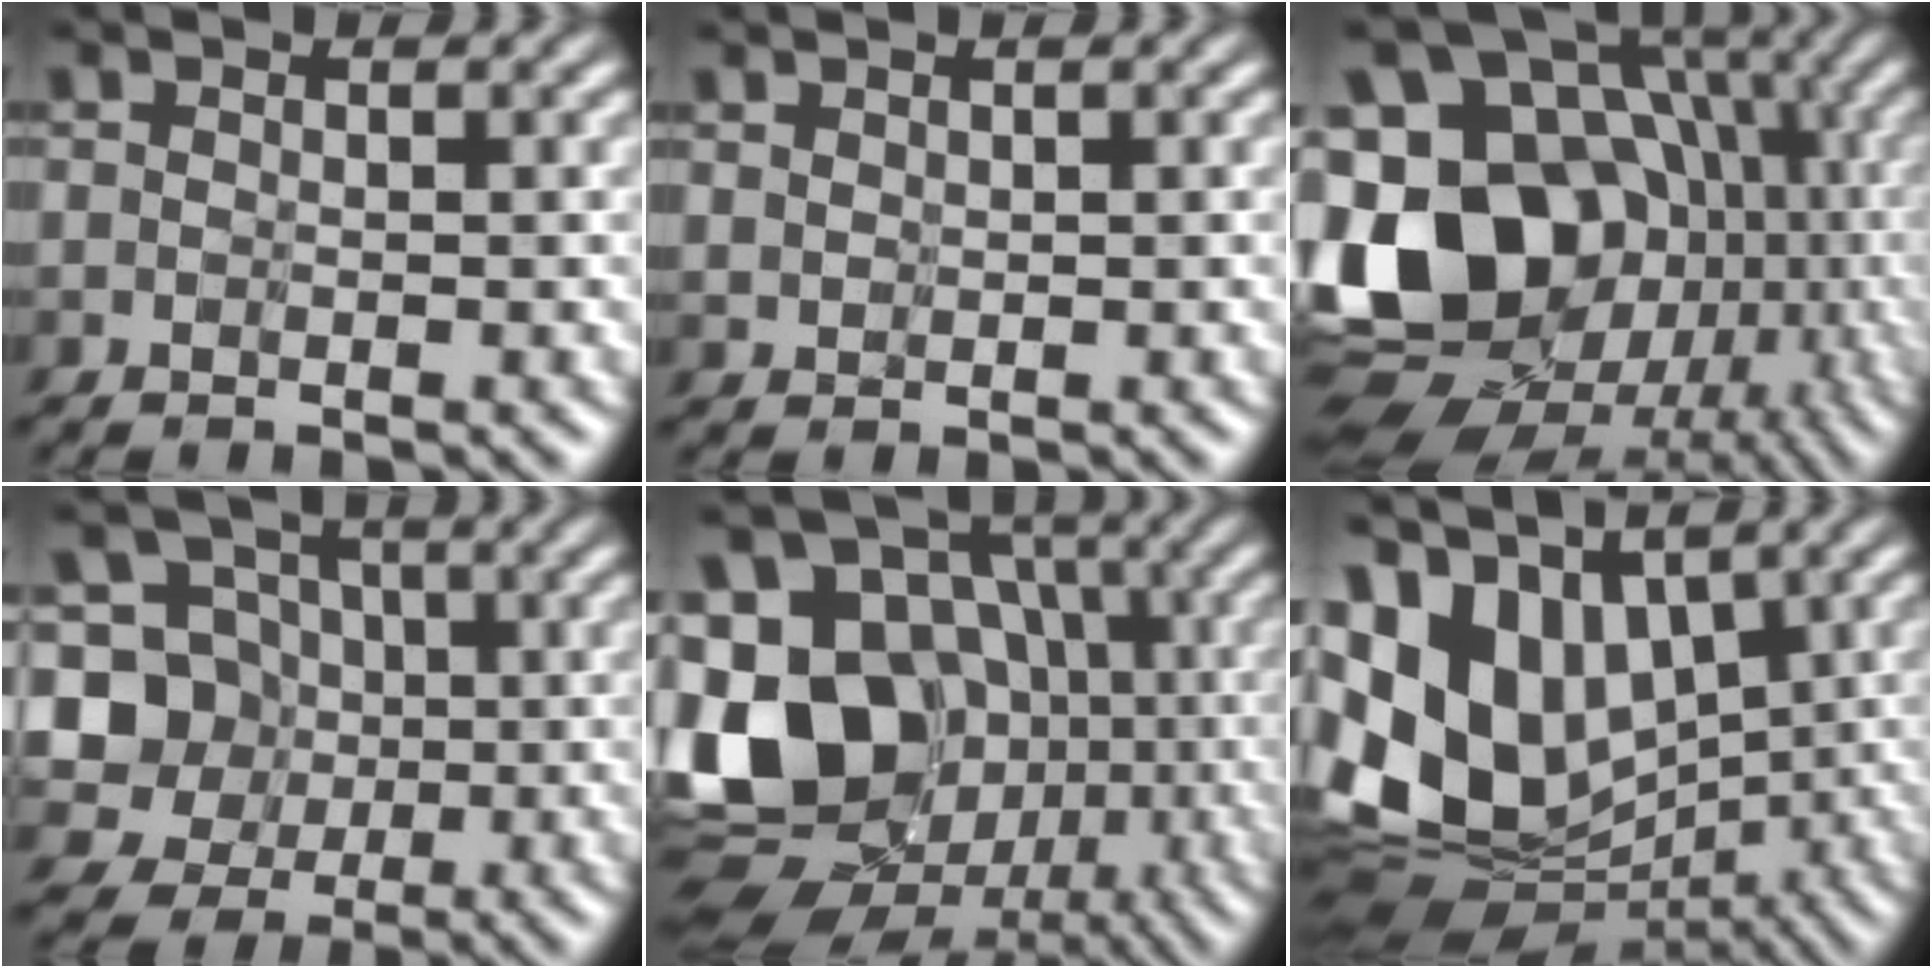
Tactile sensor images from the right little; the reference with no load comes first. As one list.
[{"total": 0.6, "force": [0.6, 0.1, -0.1], "torque": [-0.014, -0.003, 0.014]}, {"total": 16.8, "force": [-1.7, 13.6, 9.7], "torque": [-0.183, -0.014, -0.002]}, {"total": 5.8, "force": [0.2, 5.6, 1.6], "torque": [-0.056, 0.016, -0.010]}, {"total": 15.4, "force": [-1.9, 13.2, 7.7], "torque": [-0.181, -0.012, -0.021]}, {"total": 10.8, "force": [2.0, 7.3, 7.7], "torque": [-0.187, -0.006, 0.039]}]